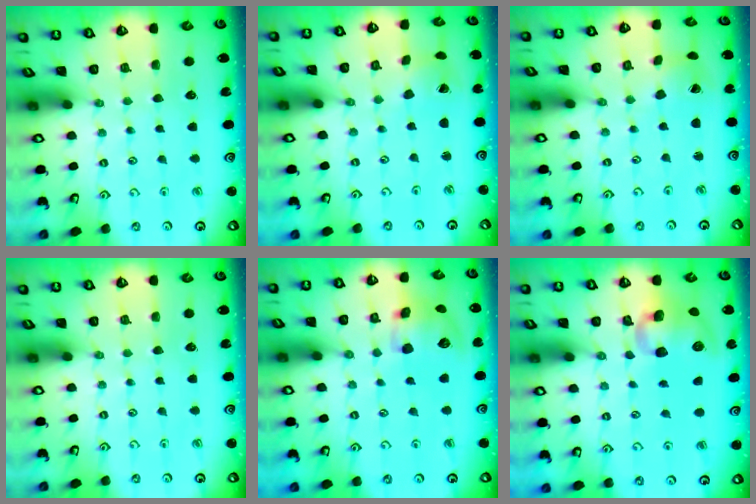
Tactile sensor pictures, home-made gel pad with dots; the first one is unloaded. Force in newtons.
{"total": 1.5, "press": 1.5, "slide": 0.2}
{"total": 2.3, "press": 2.3, "slide": 0.3}
{"total": 0.0}
{"total": 12.5, "press": 12.4, "slide": 1.9}
{"total": 11.7, "press": 11.5, "slide": 1.6}